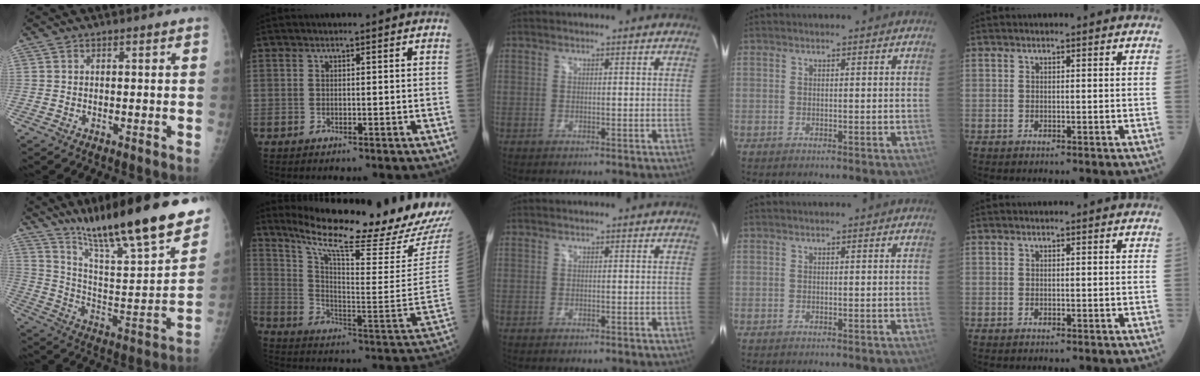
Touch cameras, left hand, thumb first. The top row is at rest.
{"thumb": {"total": 26.8, "force": [20.5, 4.2, 16.8], "torque": [-0.240, -0.086, 0.324]}, "index": {"total": 25.1, "force": [22.7, -0.5, 10.7], "torque": [-0.189, -0.098, 0.323]}}